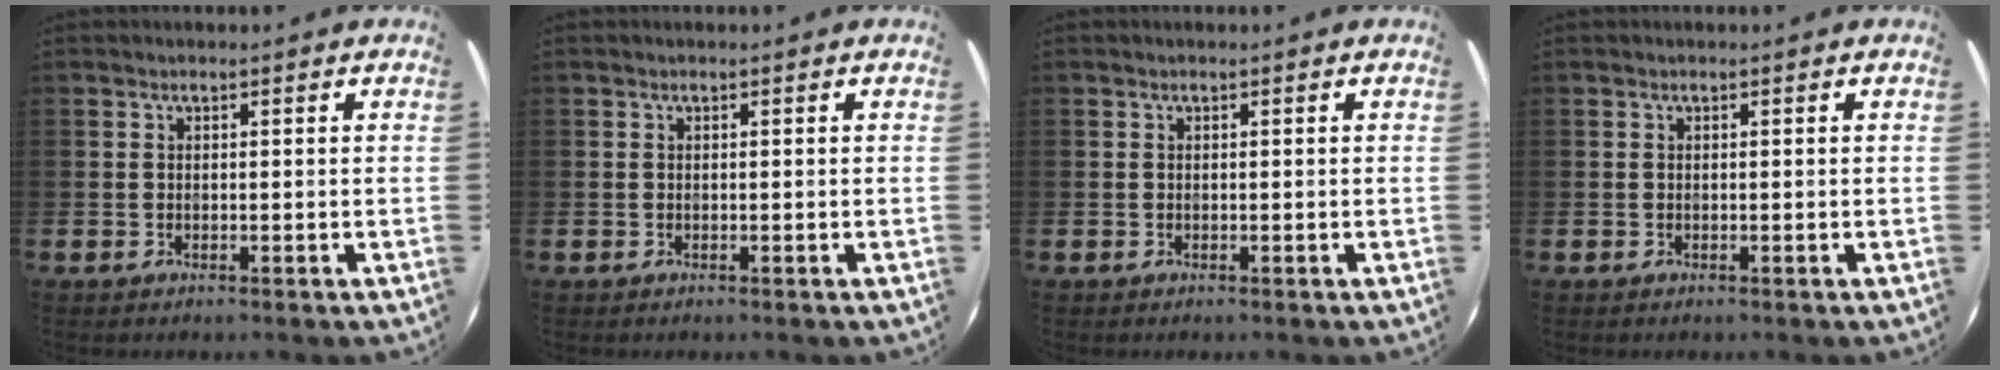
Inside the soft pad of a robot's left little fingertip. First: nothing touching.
{"total": 0.0}
{"total": 0.0}
{"total": 0.0}